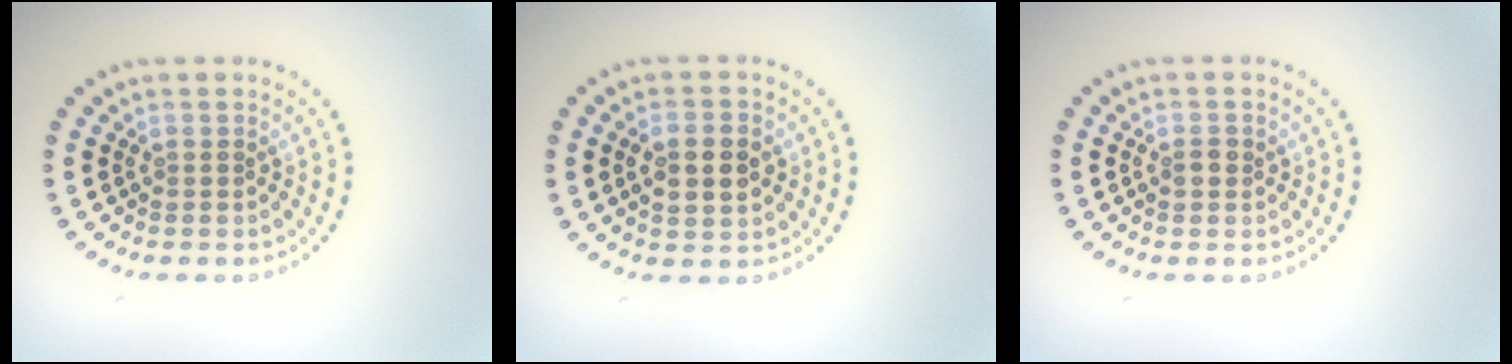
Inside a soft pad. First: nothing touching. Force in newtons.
{"total": 3.6, "press": 3.6, "slide": 0.0}
{"total": 1.1, "press": 1.1, "slide": 0.0}